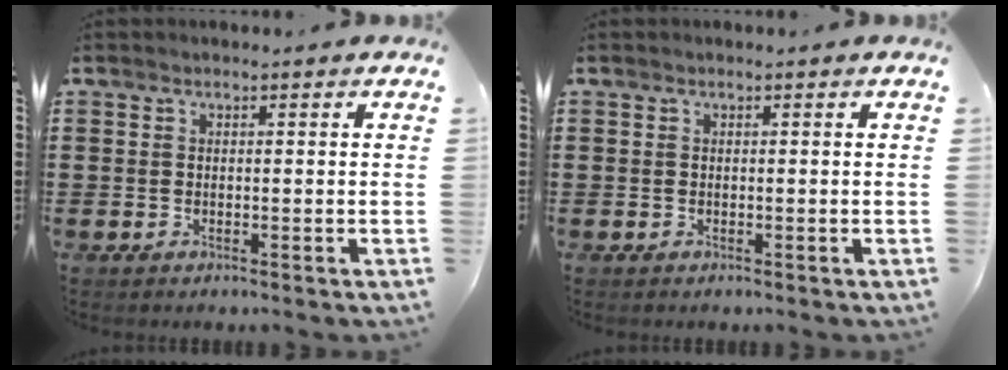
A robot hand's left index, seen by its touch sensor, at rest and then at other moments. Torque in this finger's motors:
{"motor_torque": [0.01, -0.01, -0.01, -0.01]}